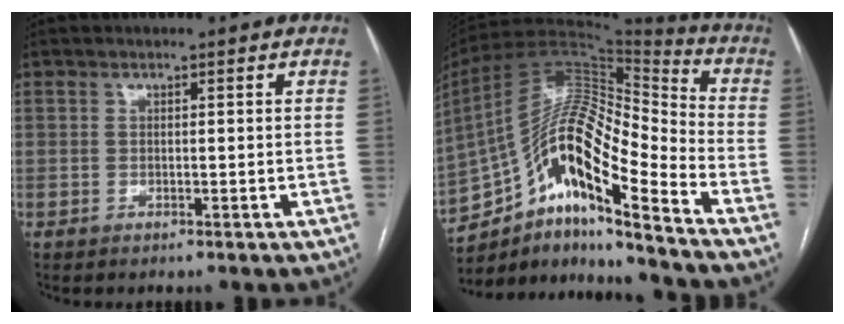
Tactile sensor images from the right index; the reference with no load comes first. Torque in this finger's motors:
{"motor_torque": [0.94, -0.95, 0.67, 0.19]}